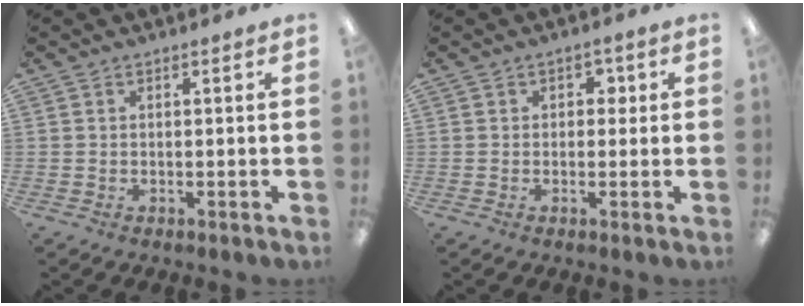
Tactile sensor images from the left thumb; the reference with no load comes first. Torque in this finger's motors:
{"motor_torque": [0.13, 0.00, -0.21, 0.06, -0.02]}